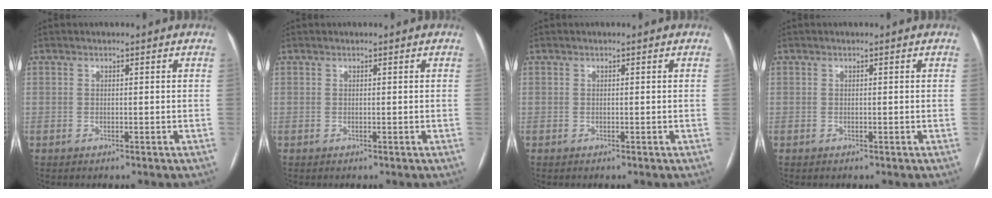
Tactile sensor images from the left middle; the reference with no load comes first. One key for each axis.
{"total": 0.0}
{"total": 0.0}
{"total": 0.0}